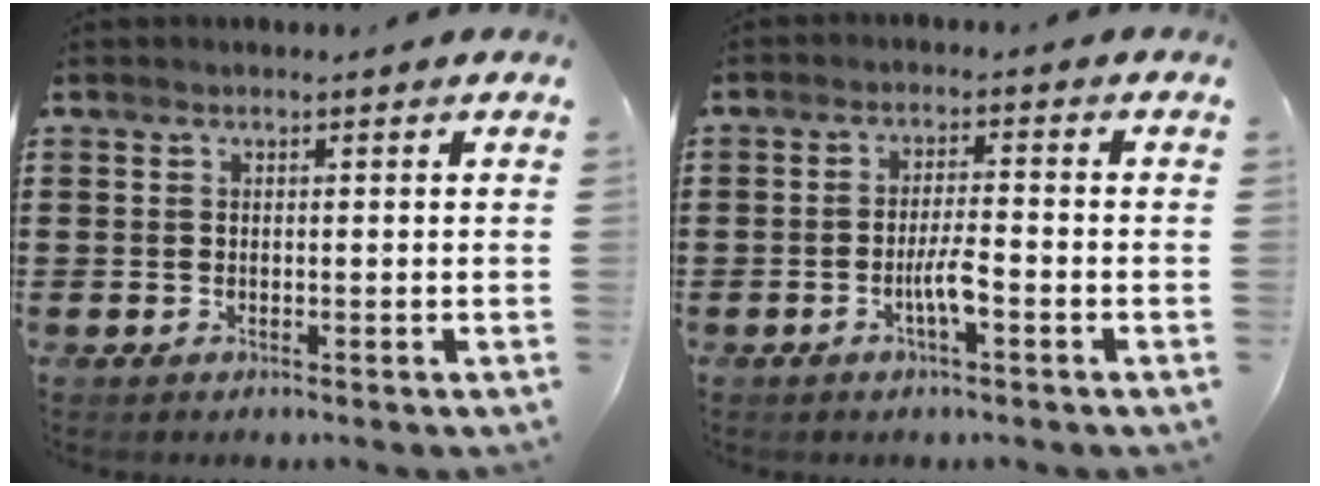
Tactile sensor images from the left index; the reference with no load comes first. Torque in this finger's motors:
{"motor_torque": [0.19, 0.15, 0.36, 0.05]}